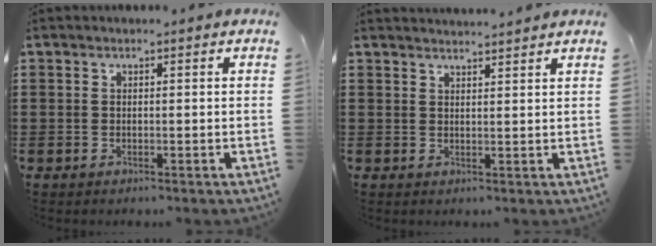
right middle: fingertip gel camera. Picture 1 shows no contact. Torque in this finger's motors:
{"motor_torque": [-0.18, 0.30, -0.17, -0.01]}